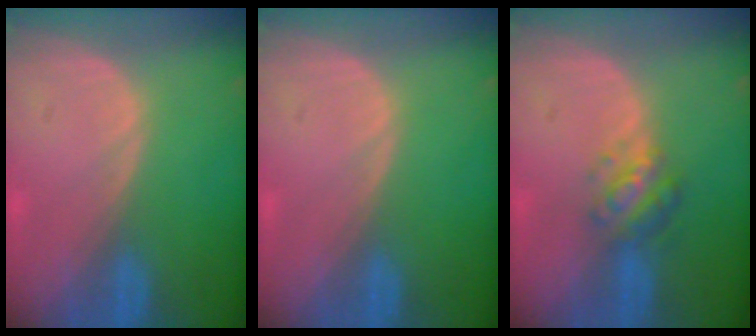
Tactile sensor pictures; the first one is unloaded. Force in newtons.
{"total": 0.0}
{"total": 4.9, "press": 4.4, "slide": 2.0}